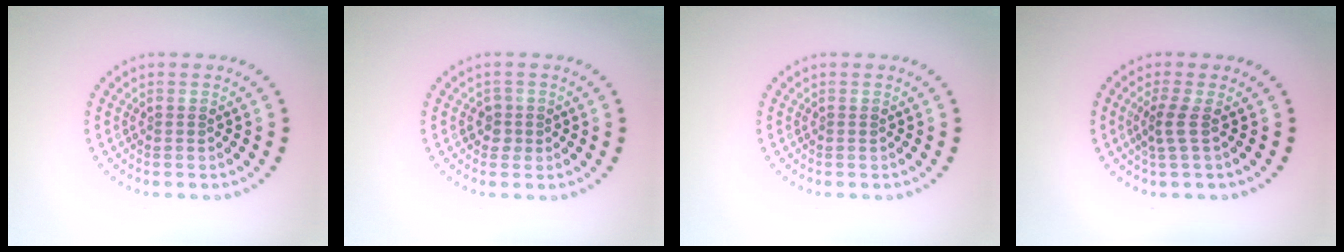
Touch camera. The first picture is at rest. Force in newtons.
{"total": 1.4, "press": 1.2, "slide": 0.8}
{"total": 0.0}
{"total": 1.9, "press": 1.2, "slide": 1.4}